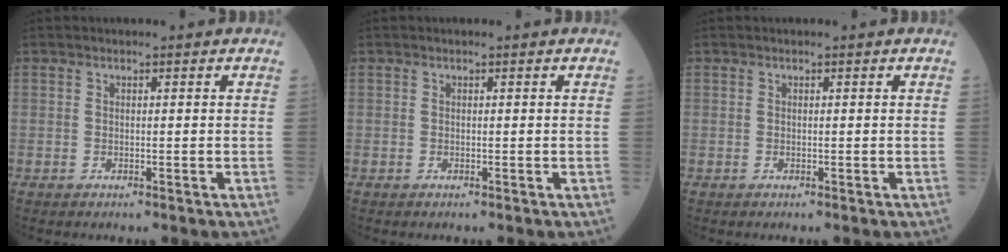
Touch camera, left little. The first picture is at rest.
{"total": 0.0}
{"total": 0.0}